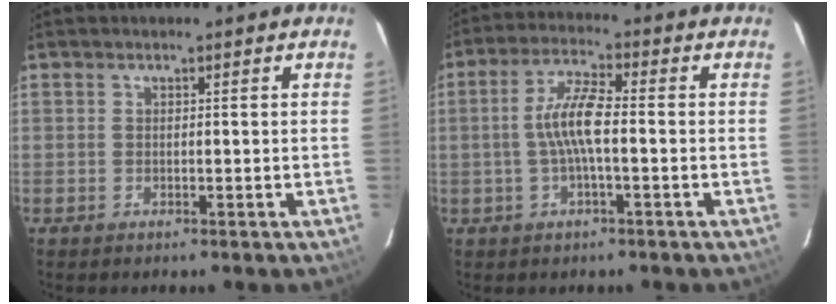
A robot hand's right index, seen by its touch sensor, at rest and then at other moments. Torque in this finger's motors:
{"motor_torque": [1.08, -0.25, 0.71, 0.18]}